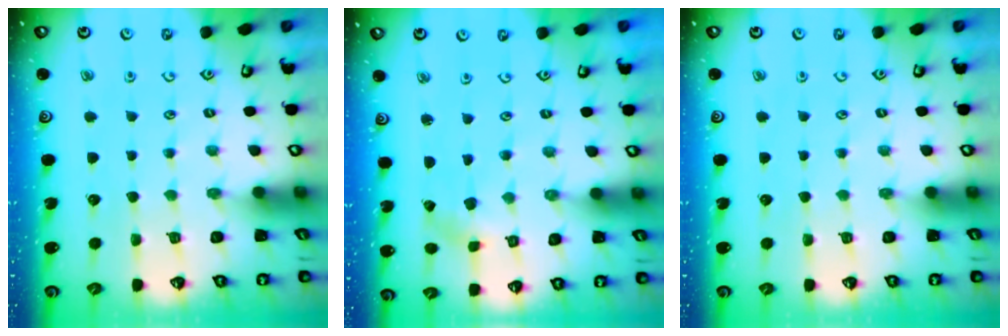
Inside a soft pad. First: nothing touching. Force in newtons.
{"total": 1.1, "press": 1.1, "slide": 0.2}
{"total": 0.0}